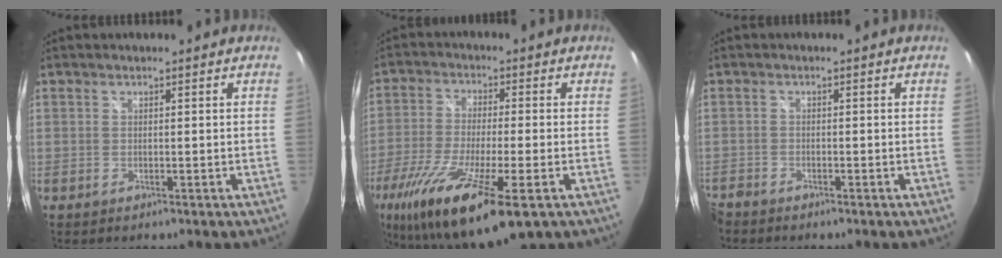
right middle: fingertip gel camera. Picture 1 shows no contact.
{"total": 21.4, "force": [-11.5, 5.0, 17.4], "torque": [-0.350, -0.075, -0.200]}
{"total": 3.0, "force": [-2.8, 0.9, 0.6], "torque": [-0.028, -0.012, -0.058]}